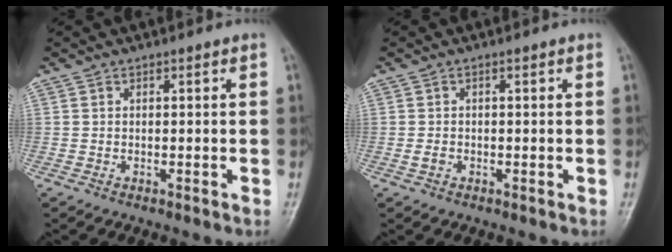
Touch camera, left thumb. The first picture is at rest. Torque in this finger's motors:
{"motor_torque": [-0.14, -0.36, 0.42, 0.14, -0.01]}